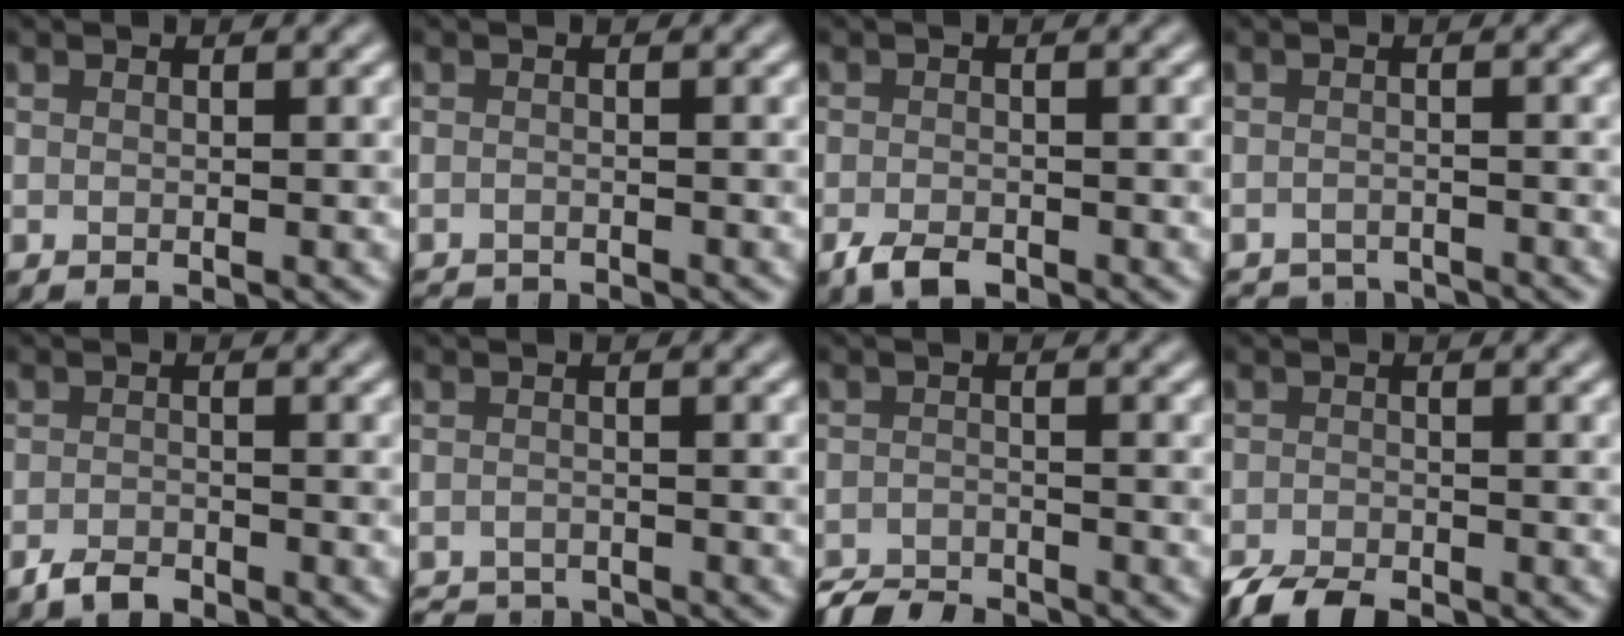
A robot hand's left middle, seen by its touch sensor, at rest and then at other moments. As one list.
[{"total": 2.5, "force": [-2.5, 0.3, 0.4], "torque": [-0.001, -0.012, -0.040]}, {"total": 2.0, "force": [-1.4, 0.9, 1.2], "torque": [-0.025, -0.003, -0.027]}, {"total": 3.7, "force": [-3.6, 0.6, 0.3], "torque": [-0.003, -0.003, -0.056]}, {"total": 1.7, "force": [-1.4, 0.6, 0.7], "torque": [-0.013, 0.002, -0.030]}, {"total": 3.2, "force": [-3.1, 0.6, 0.4], "torque": [-0.006, -0.007, -0.052]}, {"total": 3.7, "force": [-3.6, 0.6, 0.7], "torque": [-0.010, -0.008, -0.070]}, {"total": 4.0, "force": [-3.4, 1.2, 1.7], "torque": [-0.025, -0.009, -0.069]}]